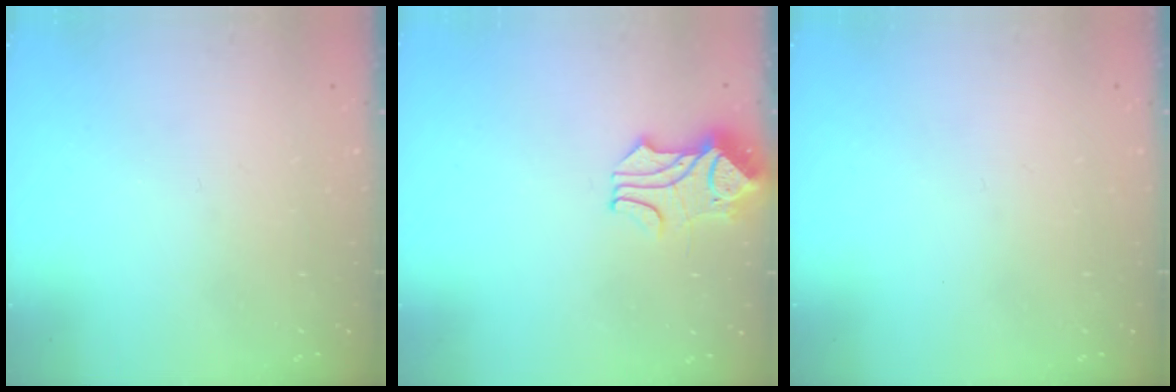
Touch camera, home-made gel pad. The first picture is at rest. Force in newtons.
{"total": 1.6, "press": 1.2, "slide": 1.0}
{"total": 0.0}